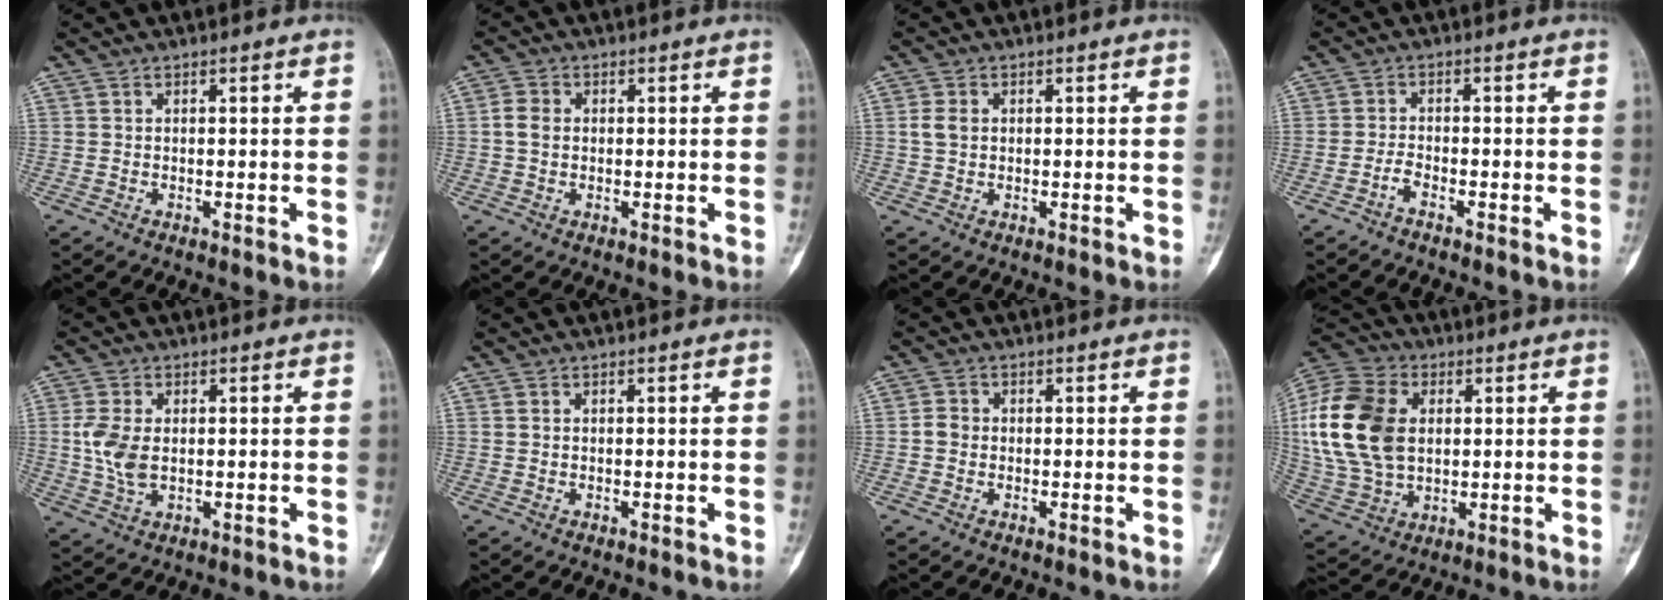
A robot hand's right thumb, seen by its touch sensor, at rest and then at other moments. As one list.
[{"total": 3.1, "force": [0.1, 2.4, 1.9], "torque": [-0.033, 0.006, -0.002]}, {"total": 2.6, "force": [0.4, 2.0, 1.7], "torque": [-0.035, 0.005, 0.007]}, {"total": 1.6, "force": [-1.4, 0.1, 0.8], "torque": [-0.022, 0.008, -0.032]}, {"total": 6.8, "force": [0.3, 4.1, 5.4], "torque": [-0.121, 0.000, 0.009]}, {"total": 0.6, "force": [0.2, 0.4, 0.4], "torque": [-0.009, 0.002, 0.005]}, {"total": 2.1, "force": [-0.3, 1.9, 1.0], "torque": [-0.010, 0.006, -0.009]}, {"total": 20.3, "force": [2.9, 14.1, 14.4], "torque": [-0.298, 0.002, 0.059]}]